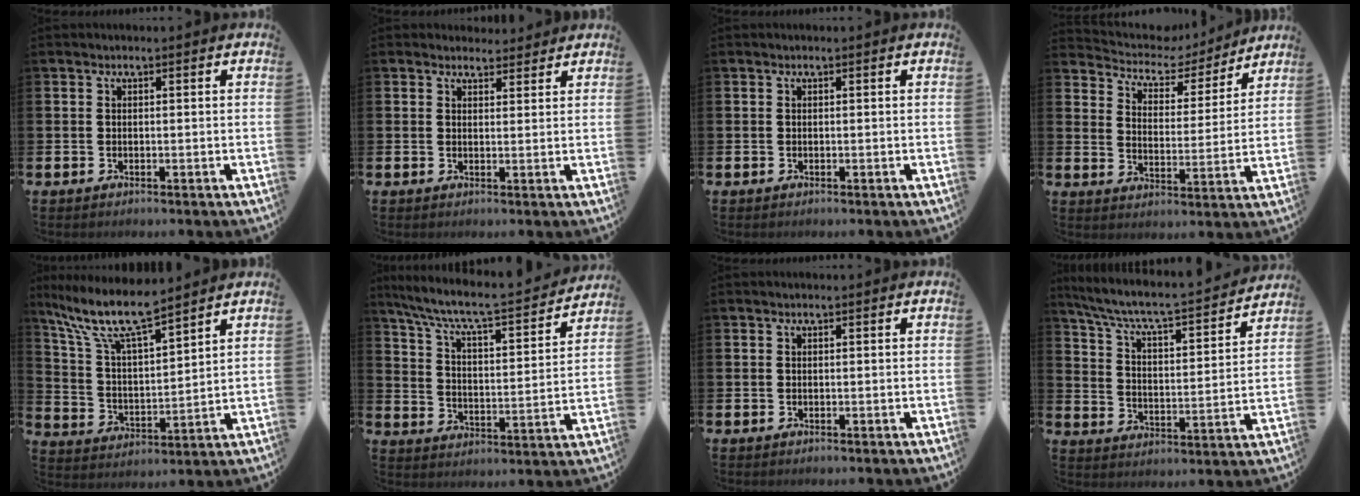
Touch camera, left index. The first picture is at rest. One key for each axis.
{"total": 2.5, "fx": 2.3, "fy": 0.8, "fz": -0.1, "tx": 0.009, "ty": -0.010, "tz": 0.040}
{"total": 0.0}
{"total": 5.7, "fx": 5.2, "fy": 2.2, "fz": 0.6, "tx": -0.047, "ty": -0.040, "tz": 0.086}
{"total": 10.0, "fx": 8.6, "fy": 1.5, "fz": 4.8, "tx": -0.129, "ty": -0.043, "tz": 0.151}
{"total": 7.4, "fx": 6.7, "fy": 1.0, "fz": 3.1, "tx": -0.096, "ty": -0.051, "tz": 0.108}
{"total": 0.0}
{"total": 6.6, "fx": 6.0, "fy": 0.7, "fz": 2.5, "tx": -0.084, "ty": -0.049, "tz": 0.096}